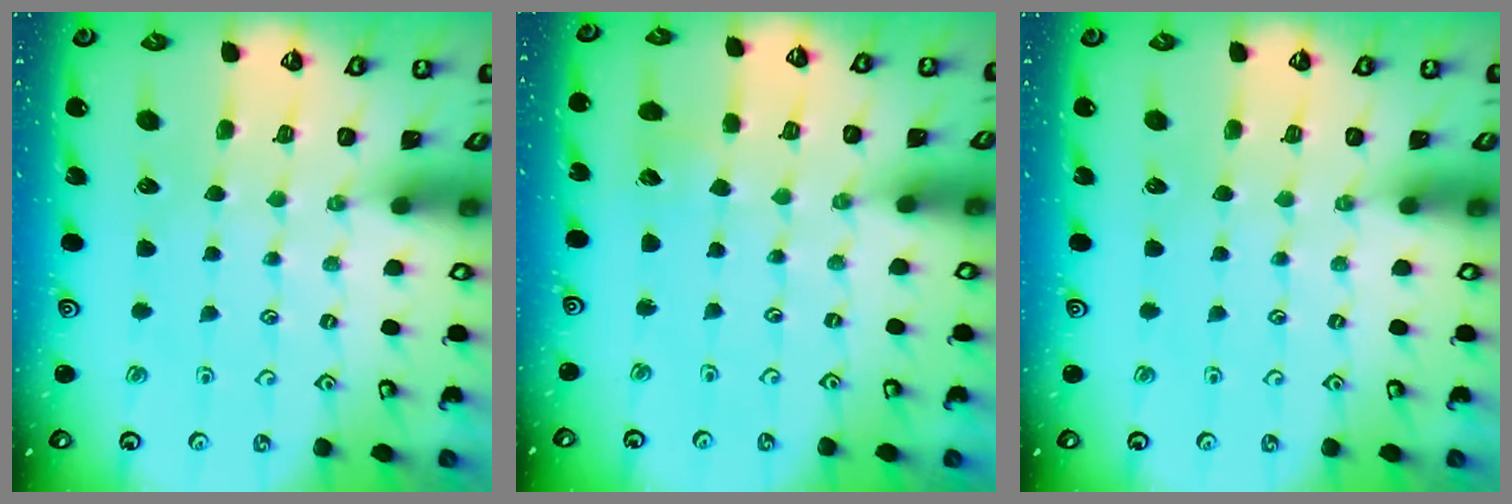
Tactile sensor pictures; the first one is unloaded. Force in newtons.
{"total": 3.8, "press": 3.7, "slide": 0.4}
{"total": 0.0}